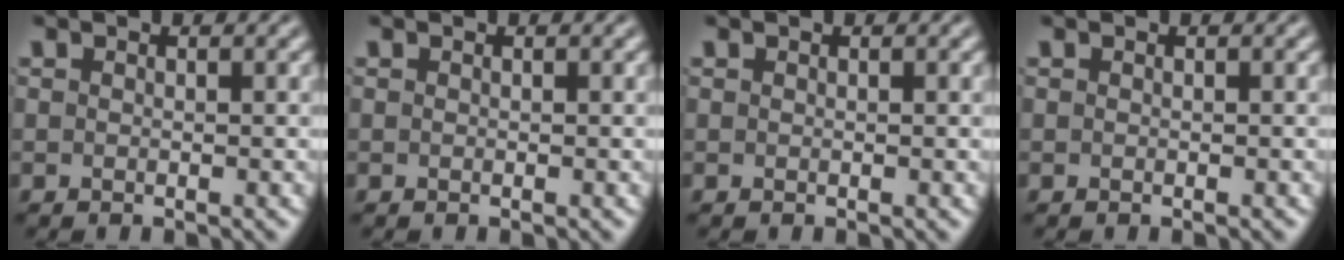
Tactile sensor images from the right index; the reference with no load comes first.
{"total": 0.0}
{"total": 0.0}
{"total": 0.0}